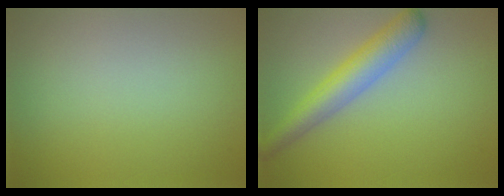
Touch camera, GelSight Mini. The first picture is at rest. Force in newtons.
{"total": 4.3, "press": 4.3, "slide": 0.1}